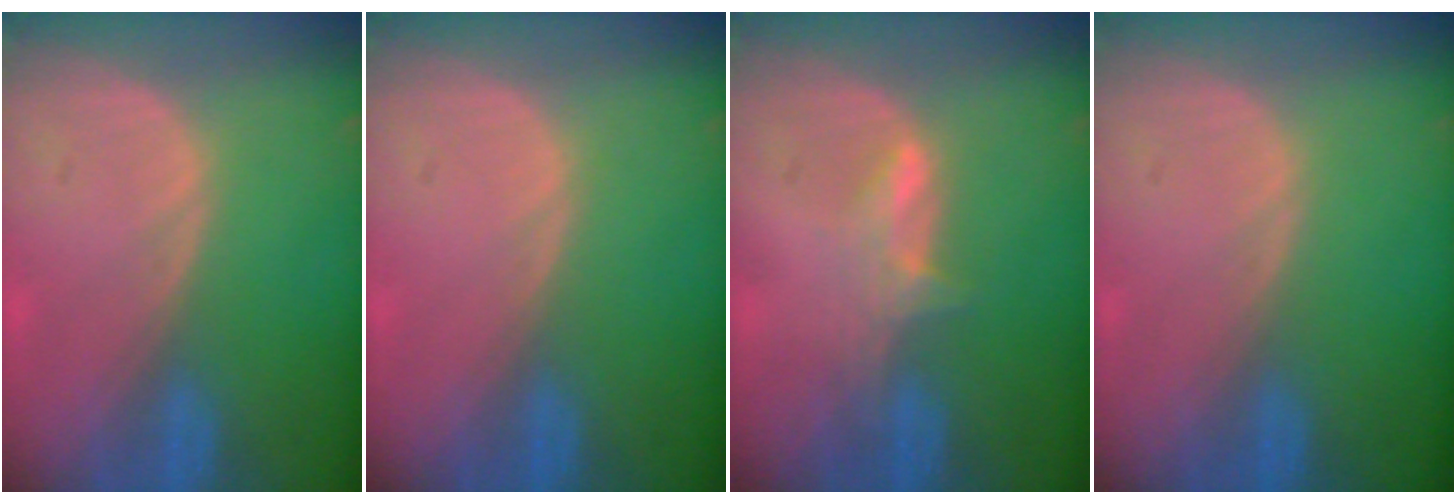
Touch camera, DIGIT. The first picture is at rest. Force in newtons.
{"total": 0.0}
{"total": 2.8, "press": 2.8, "slide": 0.4}
{"total": 0.0}